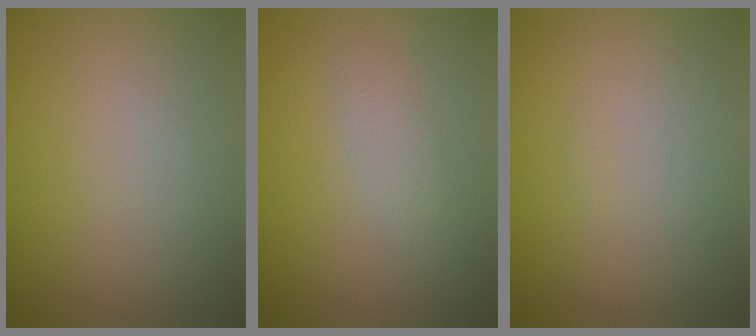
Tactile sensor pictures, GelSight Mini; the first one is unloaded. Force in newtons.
{"total": 1.4, "press": 1.4, "slide": 0.1}
{"total": 0.0}